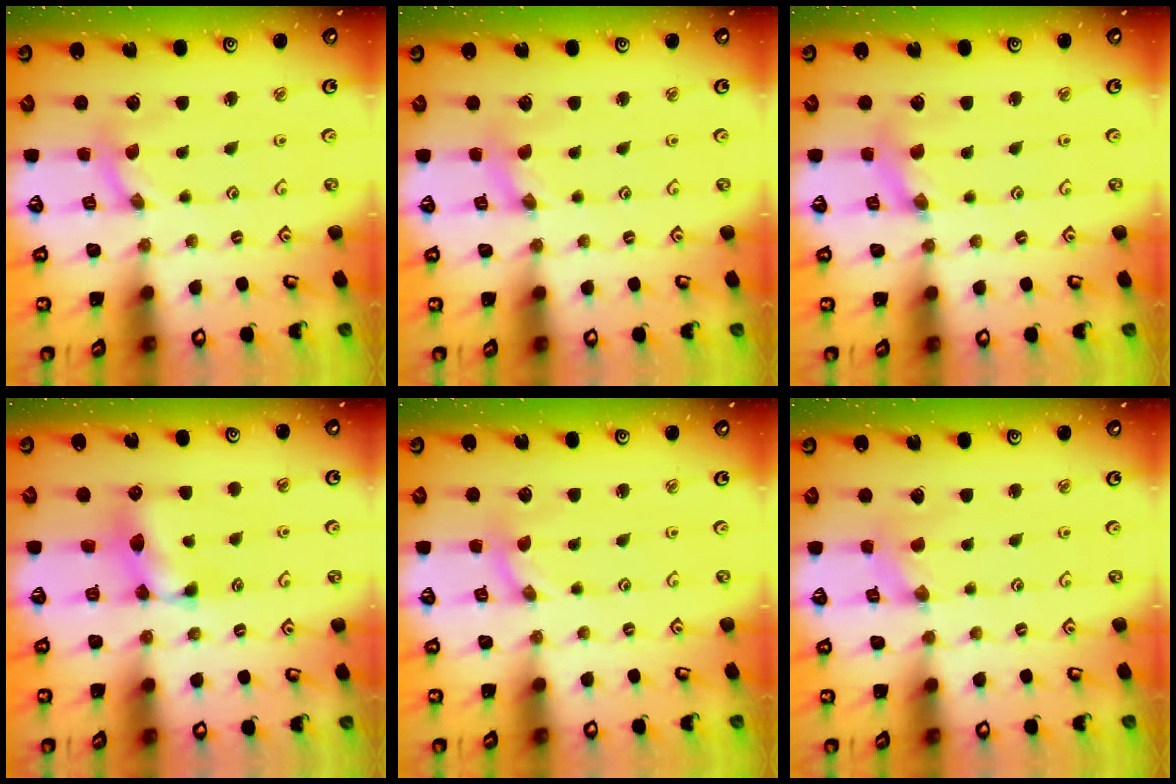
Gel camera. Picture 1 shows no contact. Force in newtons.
{"total": 0.9, "press": 0.9, "slide": 0.2}
{"total": 2.8, "press": 2.8, "slide": 0.4}
{"total": 9.5, "press": 9.5, "slide": 0.3}
{"total": 0.0}
{"total": 0.0}